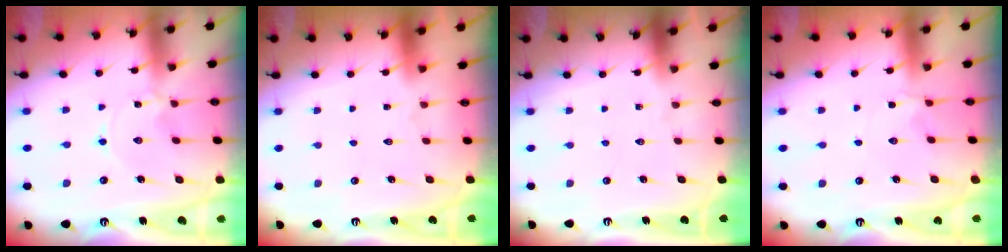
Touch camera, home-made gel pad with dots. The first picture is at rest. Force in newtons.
{"total": 1.6, "press": 1.6, "slide": 0.1}
{"total": 0.0}
{"total": 1.7, "press": 1.6, "slide": 0.5}